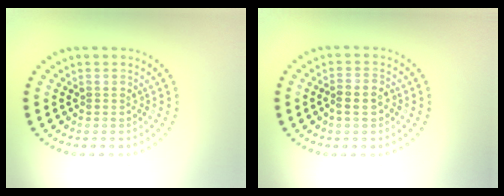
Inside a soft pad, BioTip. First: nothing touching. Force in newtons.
{"total": 2.2, "press": 2.1, "slide": 0.6}